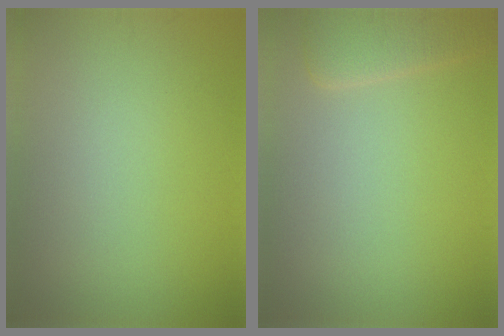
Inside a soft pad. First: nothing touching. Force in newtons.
{"total": 2.9, "press": 2.9, "slide": 0.3}